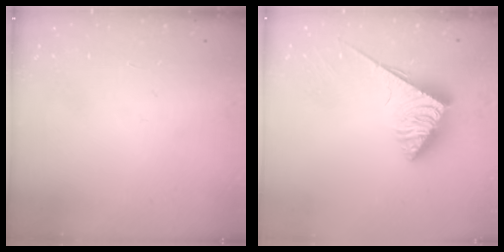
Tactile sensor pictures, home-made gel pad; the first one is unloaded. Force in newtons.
{"total": 3.9, "press": 3.8, "slide": 0.6}